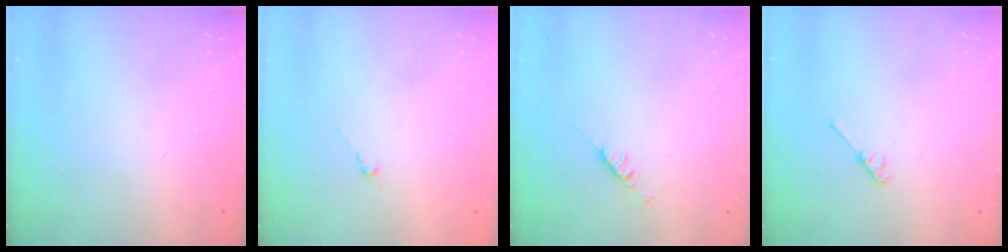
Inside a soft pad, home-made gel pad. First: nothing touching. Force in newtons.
{"total": 0.0}
{"total": 3.5, "press": 3.4, "slide": 0.6}
{"total": 2.7, "press": 2.7, "slide": 0.4}